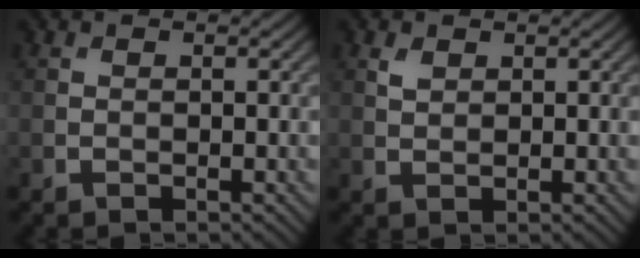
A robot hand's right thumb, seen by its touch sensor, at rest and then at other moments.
{"total": 1.3, "force": [0.8, 0.8, 0.7], "torque": [-0.019, 0.000, 0.018]}